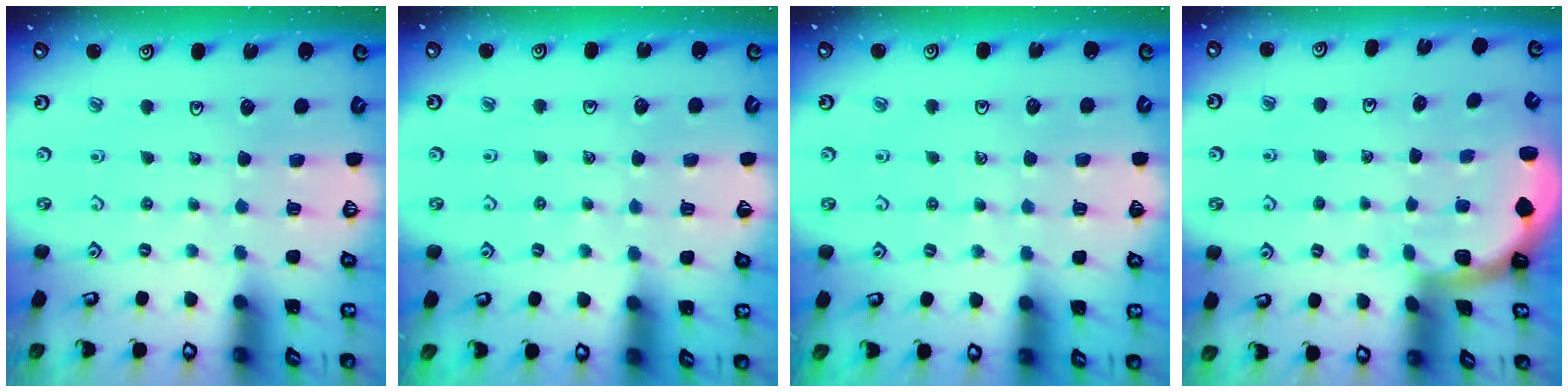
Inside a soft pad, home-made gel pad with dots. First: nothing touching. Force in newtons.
{"total": 2.7, "press": 2.7, "slide": 0.2}
{"total": 3.5, "press": 3.4, "slide": 0.8}
{"total": 1.6, "press": 1.6, "slide": 0.1}